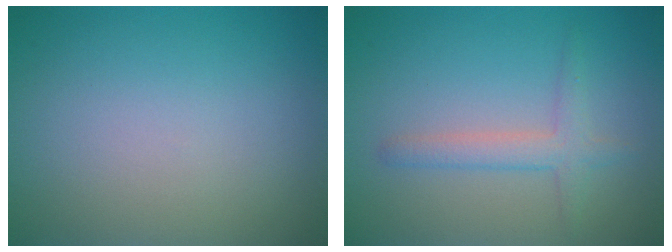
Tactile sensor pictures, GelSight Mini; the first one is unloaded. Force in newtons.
{"total": 2.4, "press": 2.4, "slide": 0.0}